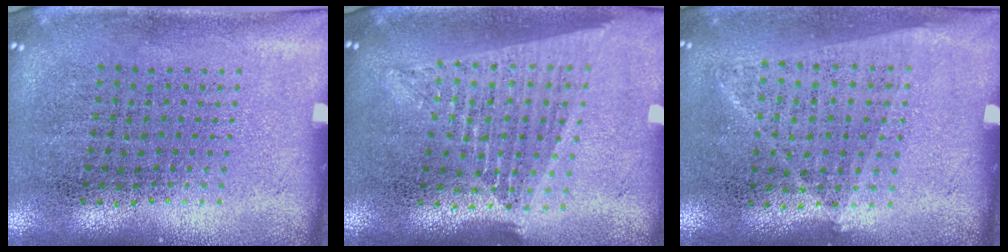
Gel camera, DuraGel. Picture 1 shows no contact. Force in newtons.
{"total": 1.8, "press": 1.6, "slide": 0.8}
{"total": 1.0, "press": 0.9, "slide": 0.5}